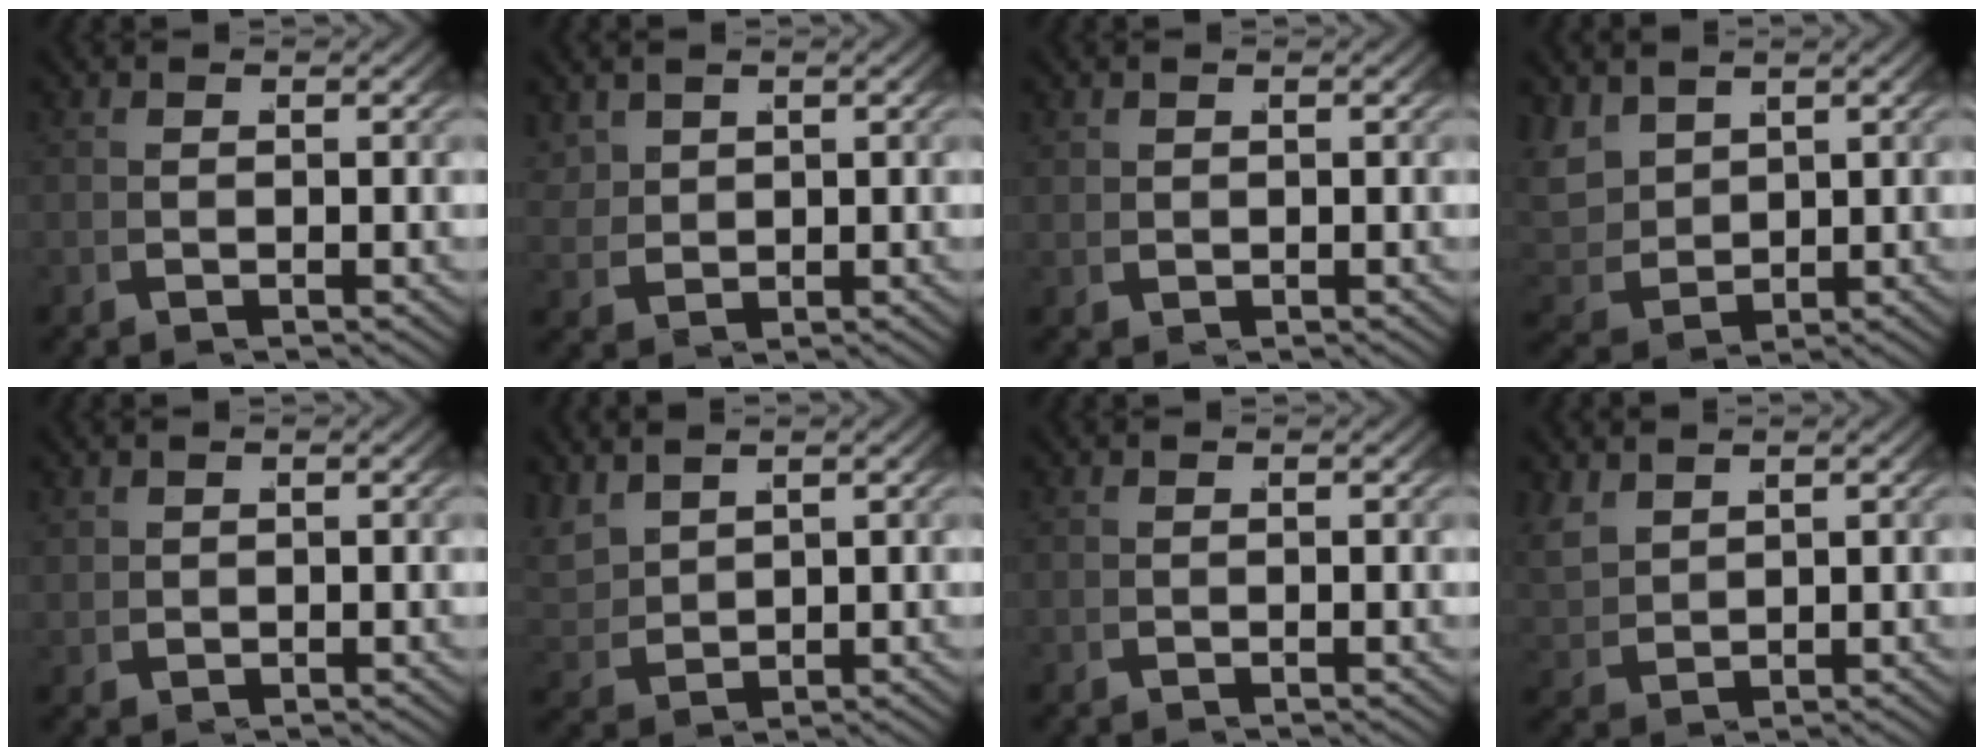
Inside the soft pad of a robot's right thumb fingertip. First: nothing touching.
{"total": 2.3, "force": [1.5, 1.3, 1.1], "torque": [-0.024, -0.004, 0.040]}
{"total": 0.6, "force": [0.5, 0.2, 0.3], "torque": [-0.003, 0.002, 0.016]}
{"total": 5.2, "force": [1.4, 3.9, 3.2], "torque": [-0.089, -0.017, 0.038]}
{"total": 0.9, "force": [0.7, 0.4, 0.4], "torque": [-0.005, 0.001, 0.020]}
{"total": 3.2, "force": [1.9, 1.8, 1.9], "torque": [-0.047, -0.002, 0.048]}
{"total": 0.0}
{"total": 2.4, "force": [1.7, 1.2, 1.2], "torque": [-0.033, -0.001, 0.046]}